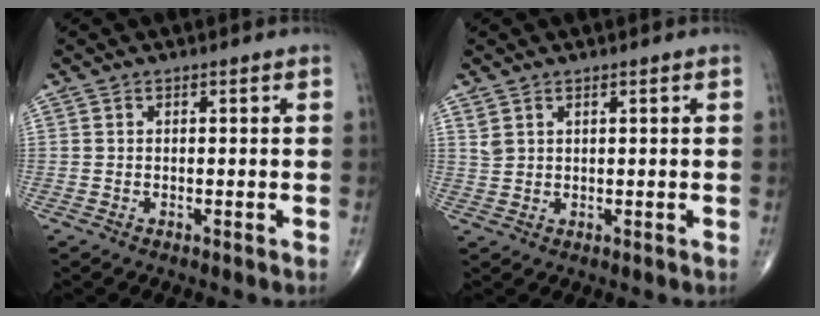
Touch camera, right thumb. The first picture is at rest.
{"total": 1.8, "force": [1.3, 0.9, 0.8], "torque": [-0.011, -0.003, 0.031]}